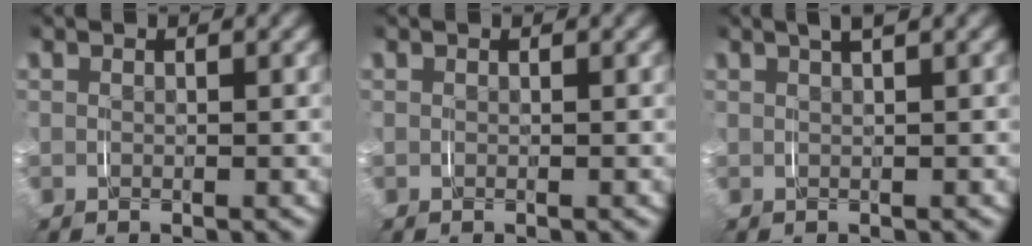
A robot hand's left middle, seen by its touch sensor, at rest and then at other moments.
{"total": 0.0}
{"total": 2.6, "force": [1.8, 0.4, 1.8], "torque": [-0.024, 0.016, 0.025]}